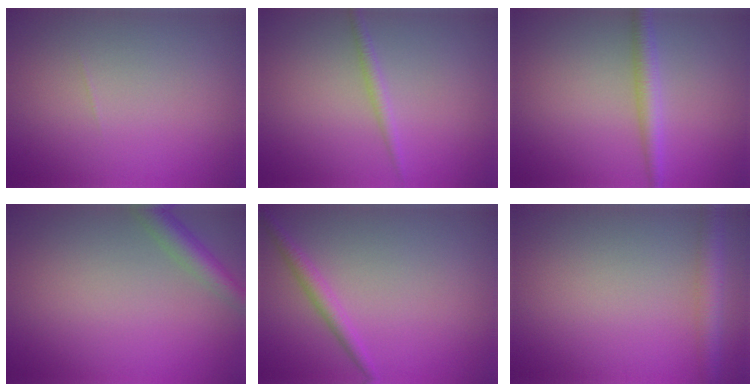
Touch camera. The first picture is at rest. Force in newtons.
{"total": 1.2, "press": 1.2, "slide": 0.1}
{"total": 2.4, "press": 2.4, "slide": 0.1}
{"total": 2.9, "press": 2.9, "slide": 0.1}
{"total": 1.8, "press": 1.8, "slide": 0.1}
{"total": 3.0, "press": 3.0, "slide": 0.1}